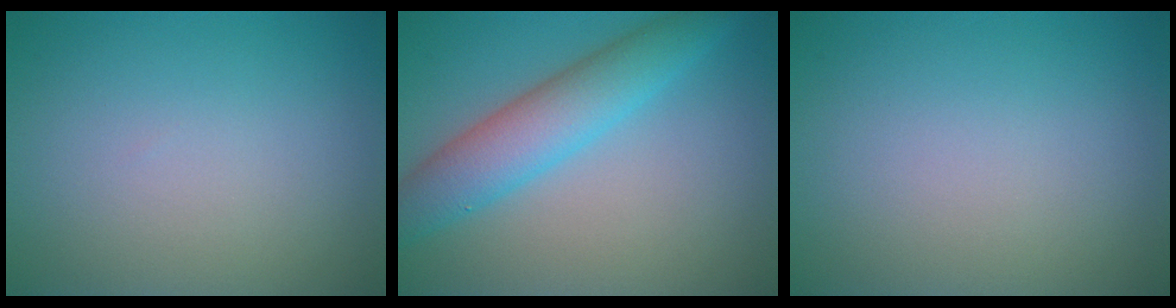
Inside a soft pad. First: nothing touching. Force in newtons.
{"total": 5.6, "press": 5.6, "slide": 0.2}
{"total": 0.0}